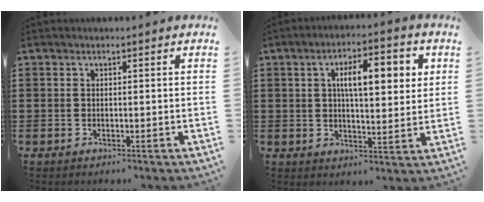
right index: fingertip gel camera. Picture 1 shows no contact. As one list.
[{"total": 8.0, "force": [2.2, 2.8, 7.2], "torque": [-0.128, 0.005, 0.032]}]